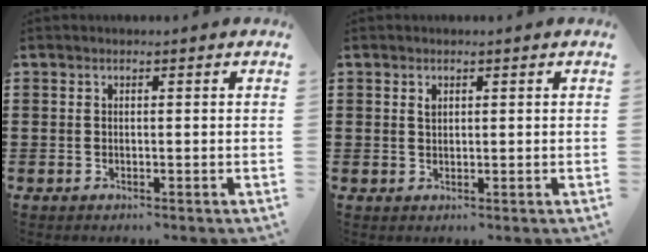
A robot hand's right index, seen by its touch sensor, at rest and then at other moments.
{"total": 1.0, "force": [0.6, 0.6, 0.7], "torque": [-0.015, 0.003, 0.010]}